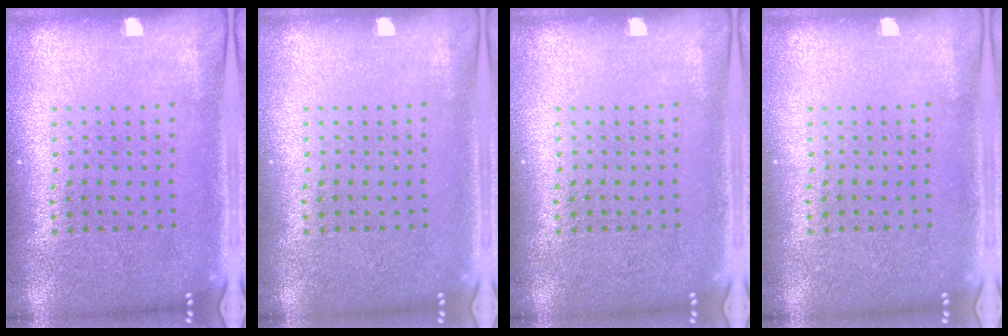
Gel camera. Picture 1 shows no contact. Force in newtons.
{"total": 0.0}
{"total": 0.0}
{"total": 0.0}